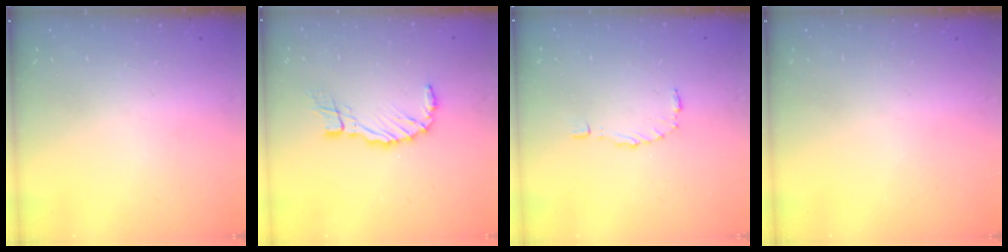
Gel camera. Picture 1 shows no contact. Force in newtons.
{"total": 8.1, "press": 8.0, "slide": 1.5}
{"total": 2.8, "press": 2.8, "slide": 0.4}
{"total": 0.0}